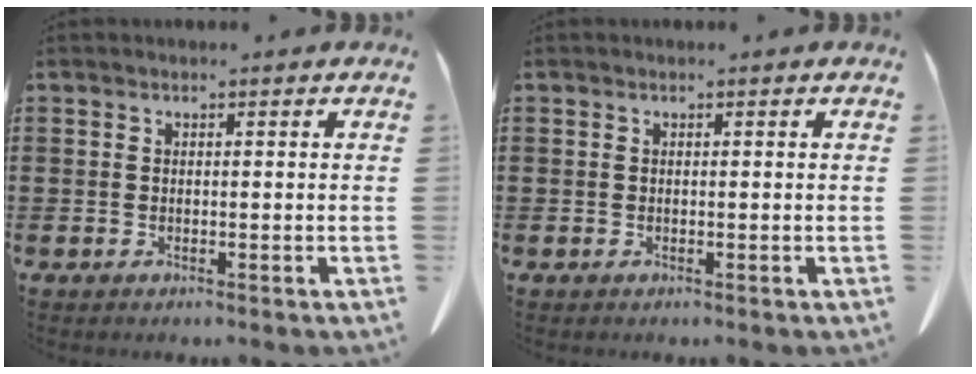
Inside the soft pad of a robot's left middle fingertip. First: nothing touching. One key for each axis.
{"total": 0.0}